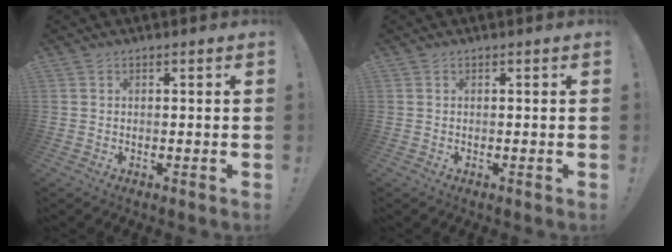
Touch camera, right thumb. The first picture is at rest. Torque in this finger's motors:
{"motor_torque": [0.06, 0.05, 0.02, 0.06, 0.00]}